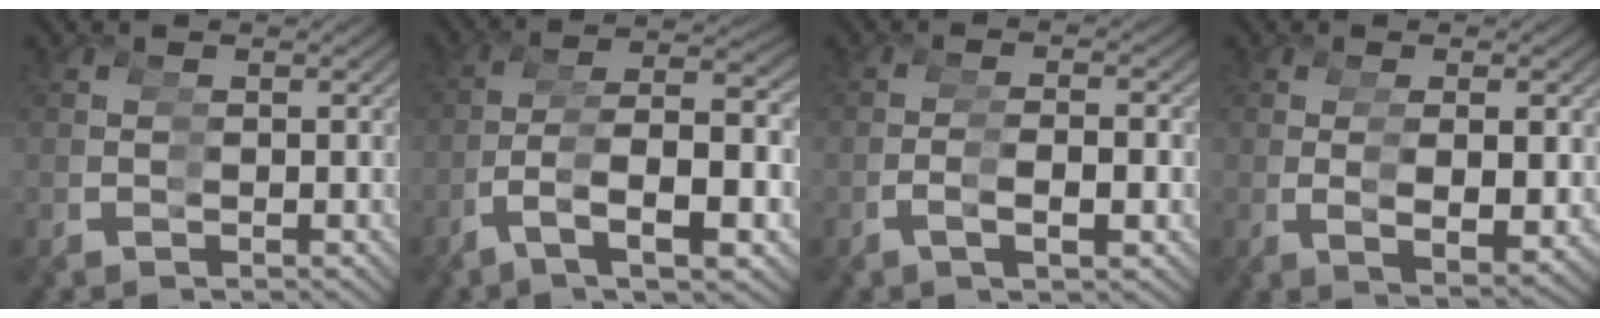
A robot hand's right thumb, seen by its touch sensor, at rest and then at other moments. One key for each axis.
{"total": 8.2, "fx": -0.5, "fy": 4.7, "fz": 6.7, "tx": -0.129, "ty": 0.006, "tz": -0.002}
{"total": 1.7, "fx": -0.4, "fy": -0.8, "fz": 1.5, "tx": -0.021, "ty": 0.025, "tz": -0.011}
{"total": 3.5, "fx": 0.1, "fy": 0.5, "fz": 3.5, "tx": -0.058, "ty": 0.015, "tz": 0.002}